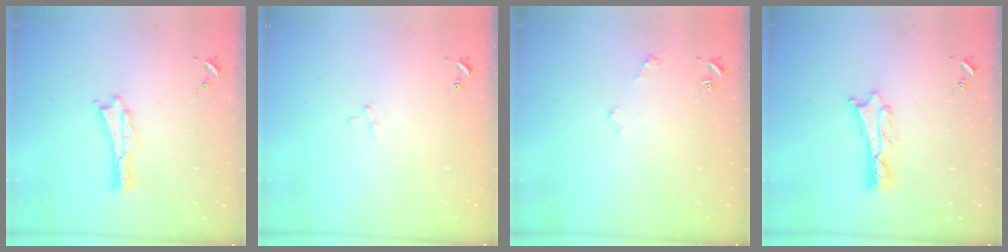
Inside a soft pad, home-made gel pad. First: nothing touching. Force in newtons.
{"total": 2.0, "press": 2.0, "slide": 0.2}
{"total": 1.6, "press": 1.6, "slide": 0.2}
{"total": 1.8, "press": 1.8, "slide": 0.2}